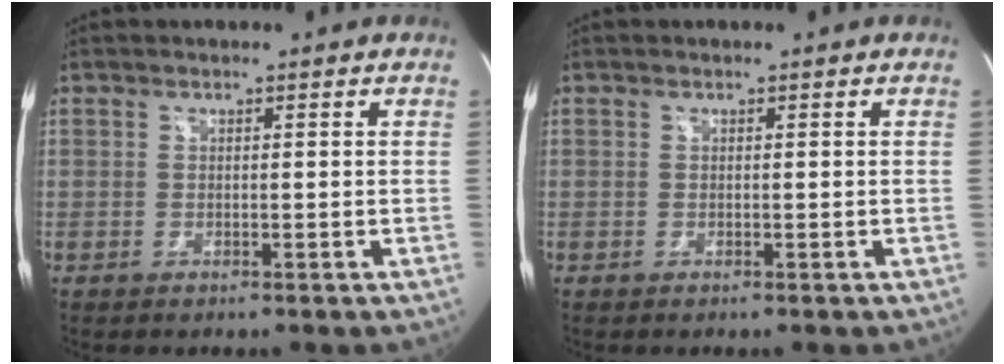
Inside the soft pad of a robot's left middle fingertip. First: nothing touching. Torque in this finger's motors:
{"motor_torque": [-0.03, 0.03, 0.00, -0.01]}